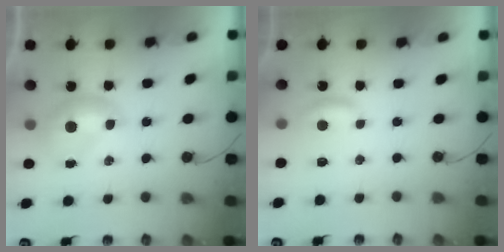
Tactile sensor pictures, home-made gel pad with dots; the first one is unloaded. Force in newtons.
{"total": 1.9, "press": 1.9, "slide": 0.5}